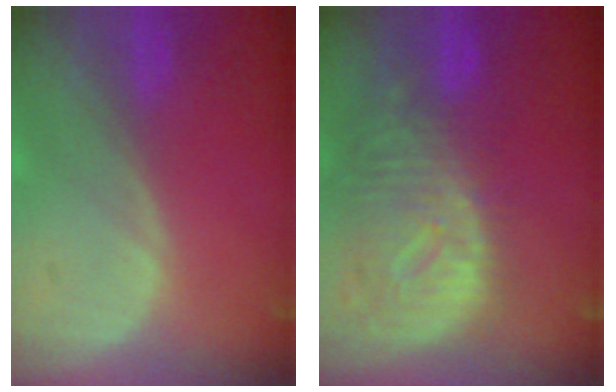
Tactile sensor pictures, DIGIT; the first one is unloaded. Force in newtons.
{"total": 11.9, "press": 10.2, "slide": 6.1}